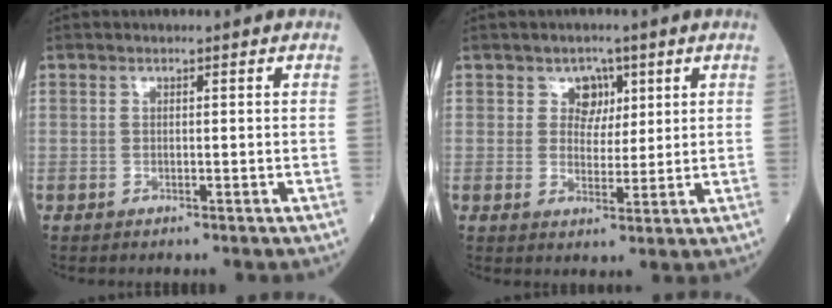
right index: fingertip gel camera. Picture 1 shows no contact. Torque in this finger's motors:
{"motor_torque": [-0.02, 0.00, 0.00, 0.01]}